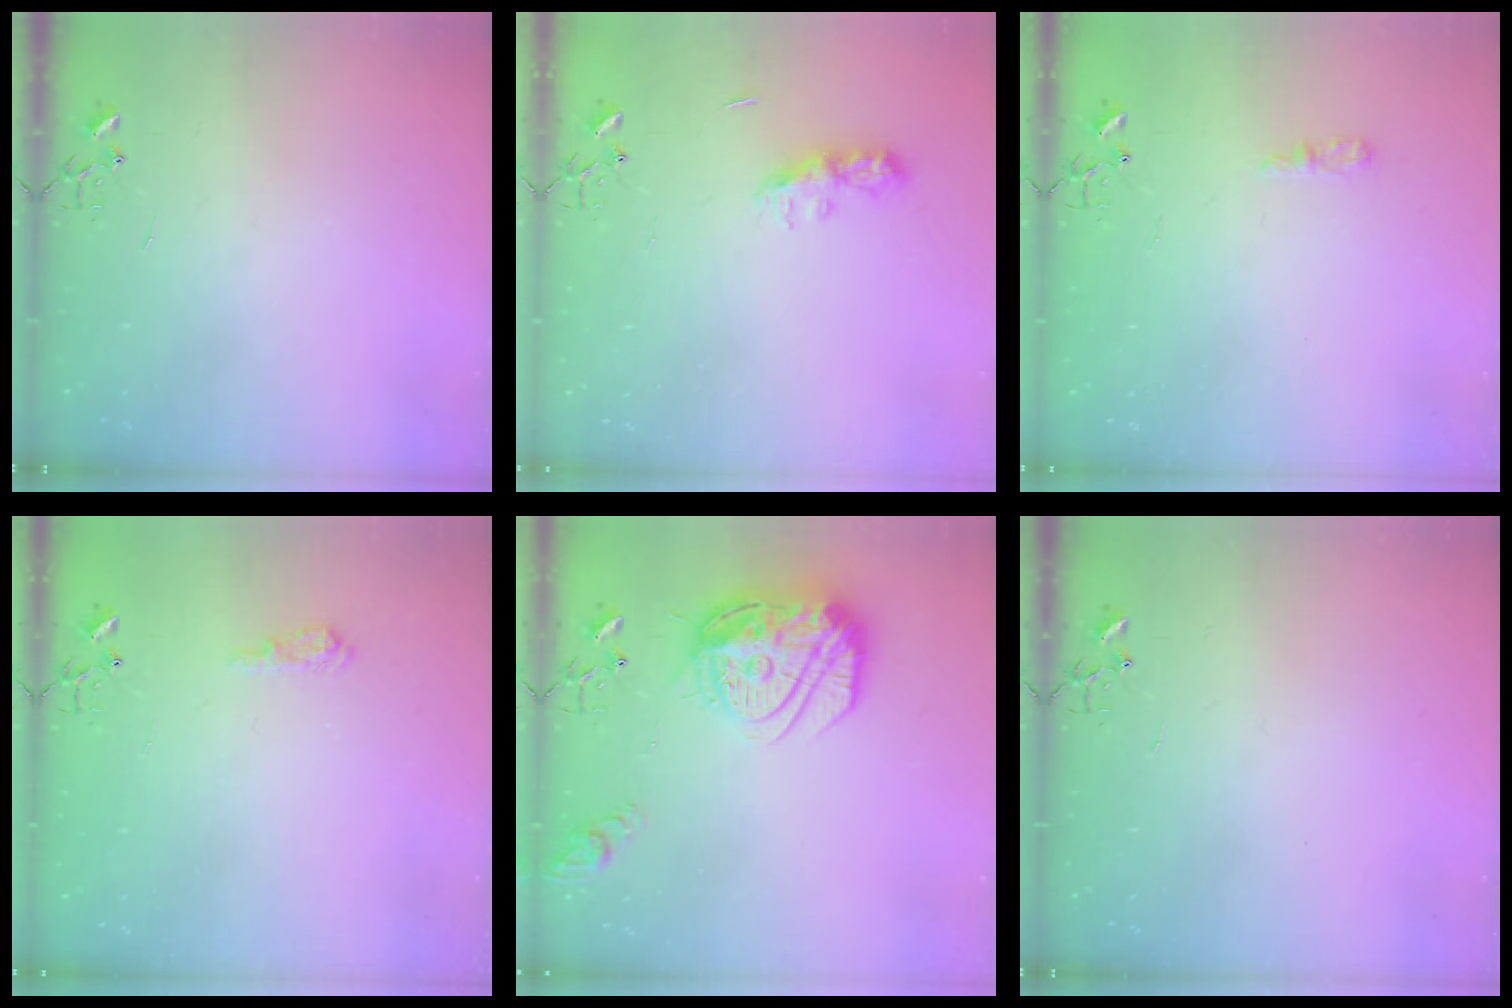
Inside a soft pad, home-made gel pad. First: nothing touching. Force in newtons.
{"total": 7.8, "press": 7.8, "slide": 0.4}
{"total": 4.5, "press": 4.5, "slide": 0.5}
{"total": 8.1, "press": 8.1, "slide": 1.0}
{"total": 19.4, "press": 19.3, "slide": 1.7}
{"total": 0.0}